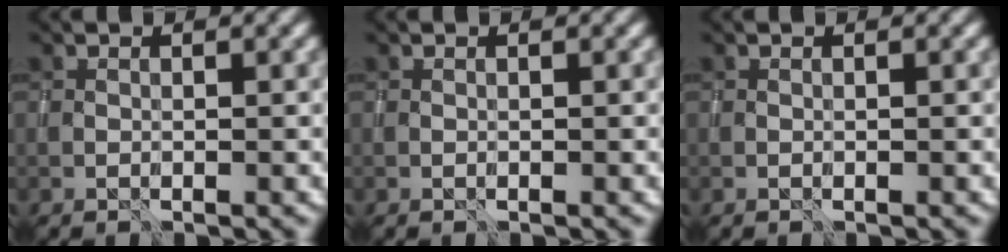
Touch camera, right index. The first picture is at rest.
{"total": 0.0}
{"total": 0.0}